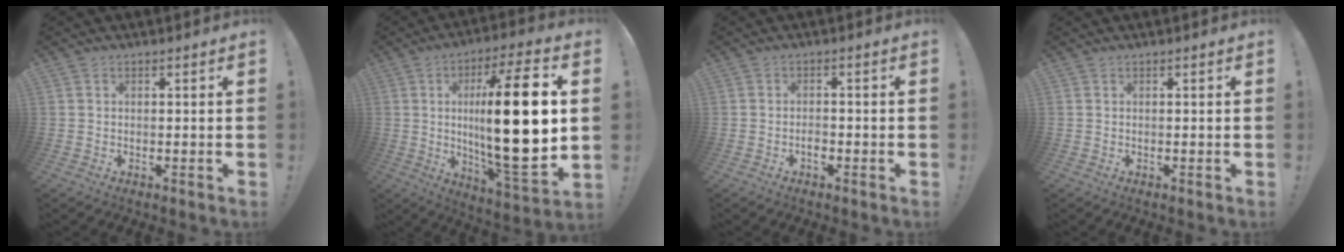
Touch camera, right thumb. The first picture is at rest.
{"total": 26.8, "force": [1.9, 7.0, 25.9], "torque": [-0.439, -0.012, 0.025]}
{"total": 2.1, "force": [-1.4, 1.0, 1.1], "torque": [-0.024, 0.004, -0.024]}
{"total": 0.0}